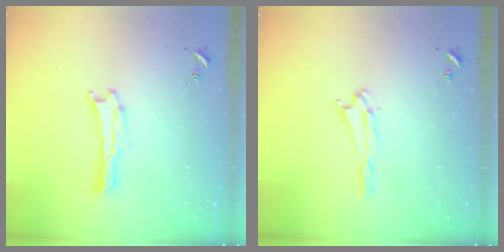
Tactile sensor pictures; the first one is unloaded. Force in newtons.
{"total": 1.9, "press": 1.8, "slide": 0.3}